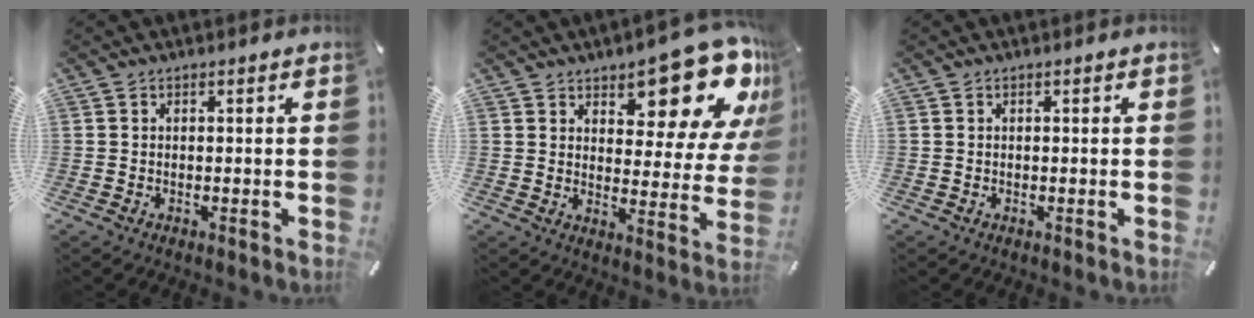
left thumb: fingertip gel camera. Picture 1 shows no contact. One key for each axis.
{"total": 16.0, "fx": 12.0, "fy": 6.5, "fz": 8.4, "tx": -0.089, "ty": -0.103, "tz": 0.199}
{"total": 0.0}